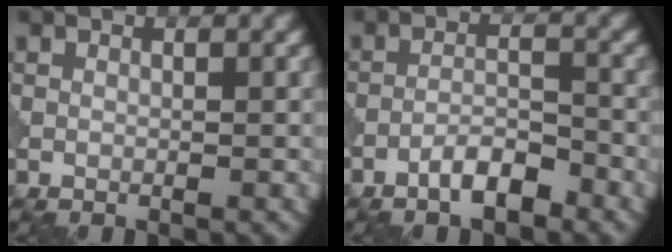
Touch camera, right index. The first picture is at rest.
{"total": 3.2, "force": [-2.3, 0.9, 2.1], "torque": [-0.035, 0.010, -0.044]}